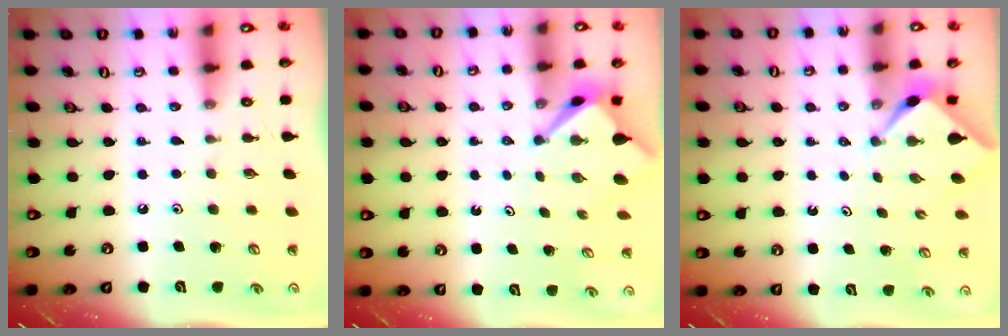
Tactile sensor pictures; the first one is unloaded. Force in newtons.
{"total": 3.1, "press": 3.1, "slide": 0.3}
{"total": 2.4, "press": 2.4, "slide": 0.3}